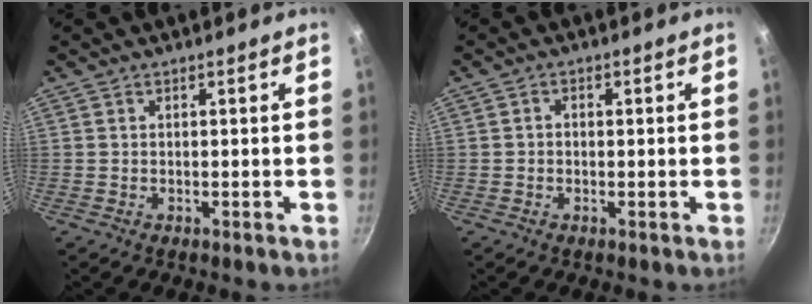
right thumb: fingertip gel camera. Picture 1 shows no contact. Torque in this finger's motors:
{"motor_torque": [-0.11, 0.10, -0.06, -0.18, -0.05]}